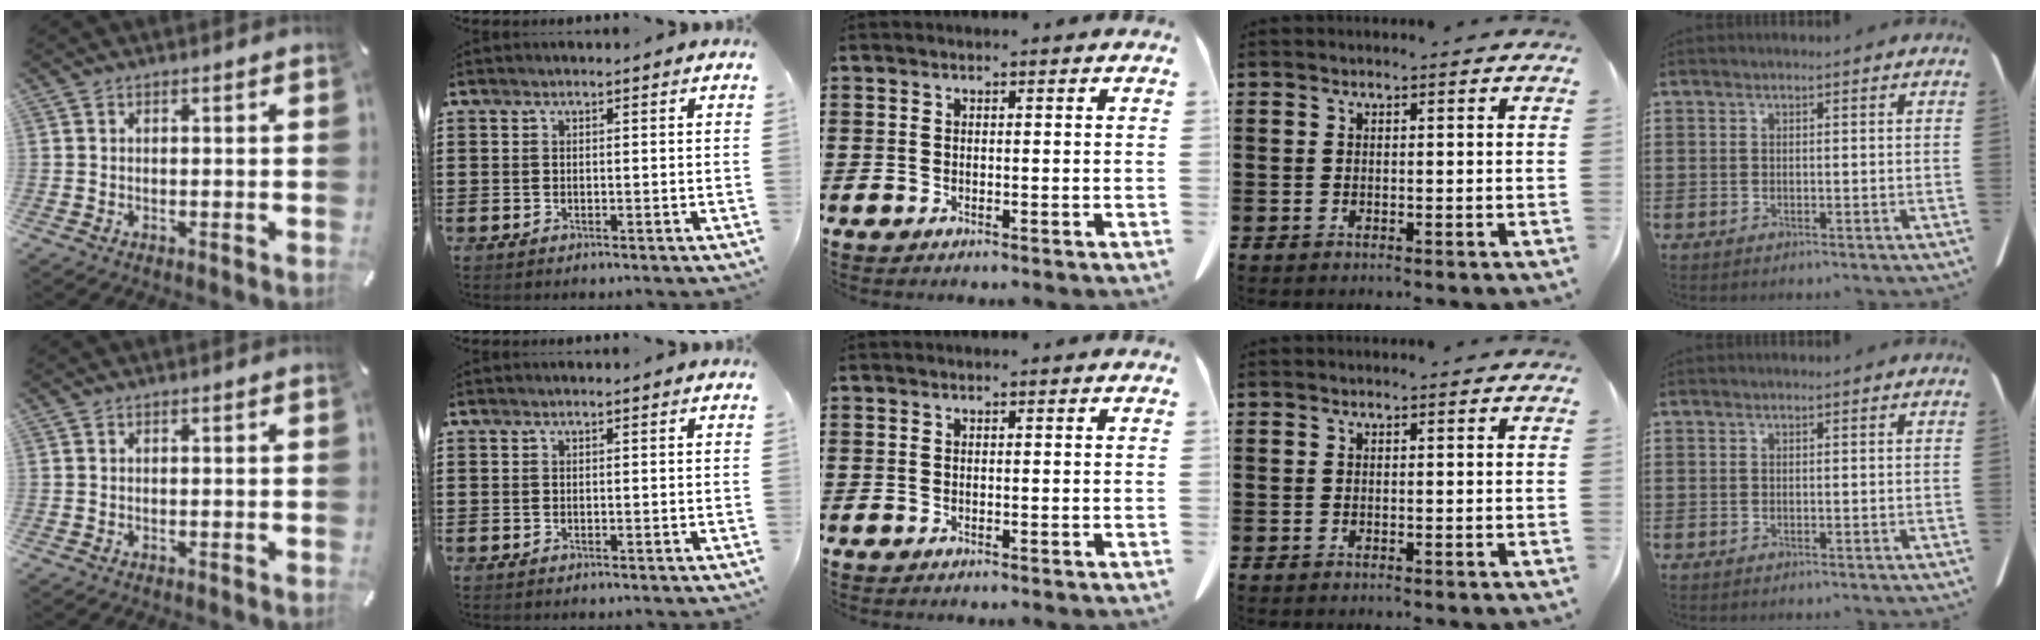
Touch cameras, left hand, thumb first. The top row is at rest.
{}